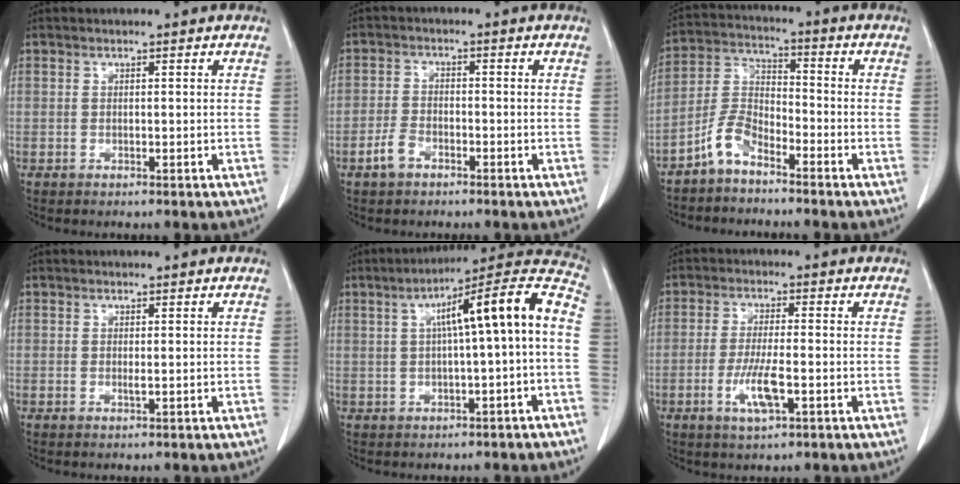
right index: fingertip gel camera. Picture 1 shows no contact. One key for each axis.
{"total": 3.9, "fx": -2.3, "fy": 2.3, "fz": 2.1, "tx": -0.048, "ty": 0.006, "tz": -0.043}
{"total": 6.5, "fx": -4.7, "fy": 2.6, "fz": 3.6, "tx": -0.089, "ty": 0.009, "tz": -0.103}
{"total": 0.7, "fx": 0.0, "fy": 0.2, "fz": 0.7, "tx": -0.015, "ty": -0.003, "tz": 0.002}
{"total": 14.5, "fx": 1.0, "fy": 0.9, "fz": 14.4, "tx": -0.210, "ty": 0.047, "tz": 0.014}
{"total": 6.4, "fx": -2.3, "fy": 1.3, "fz": 5.8, "tx": -0.117, "ty": -0.009, "tz": -0.038}